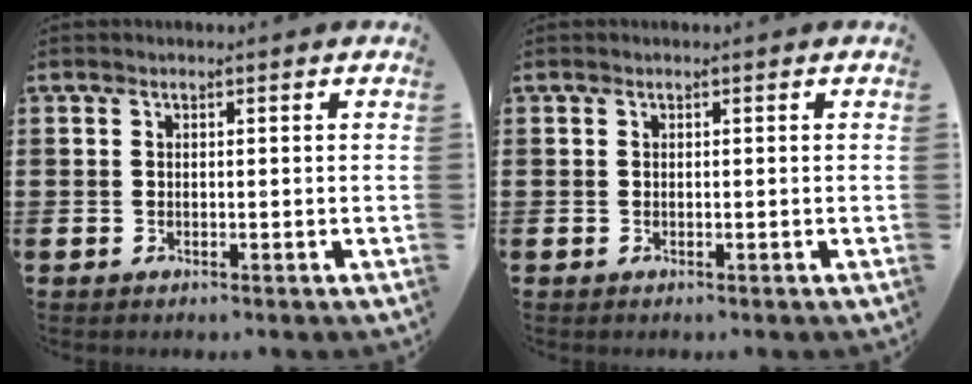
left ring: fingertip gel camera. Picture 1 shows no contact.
{"total": 0.0}